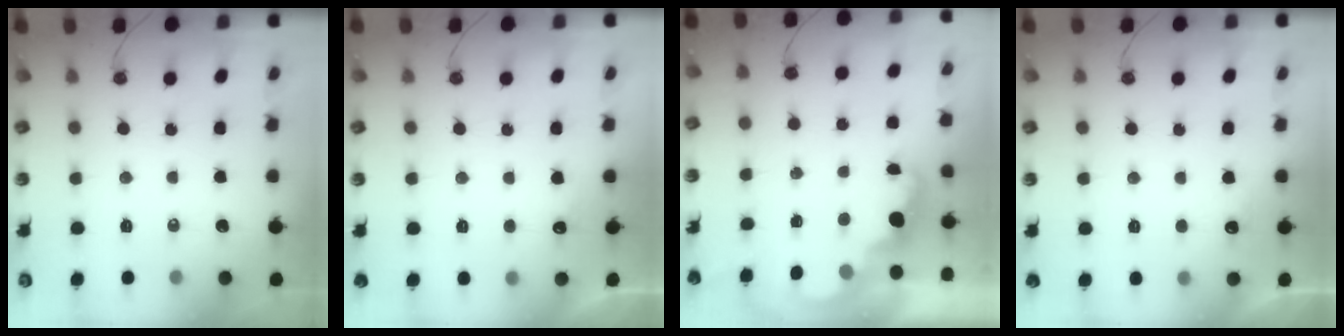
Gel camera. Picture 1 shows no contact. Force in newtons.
{"total": 5.2, "press": 5.0, "slide": 1.3}
{"total": 2.4, "press": 2.4, "slide": 0.6}
{"total": 2.1, "press": 1.9, "slide": 0.9}